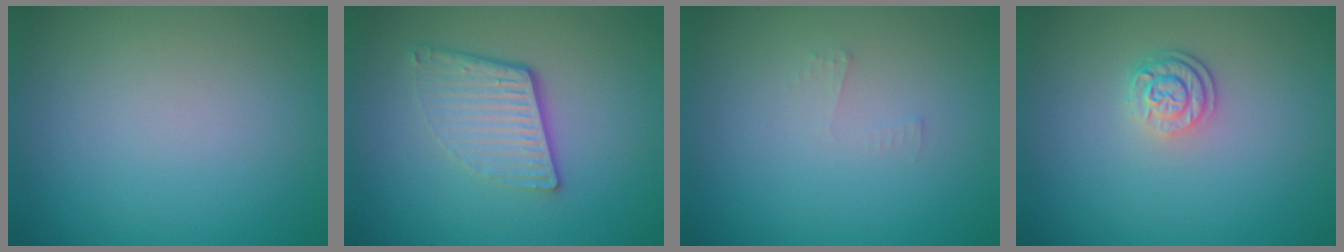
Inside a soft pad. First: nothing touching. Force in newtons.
{"total": 4.5, "press": 2.9, "slide": 3.4}
{"total": 0.7, "press": 0.7, "slide": 0.1}
{"total": 2.6, "press": 1.9, "slide": 1.7}